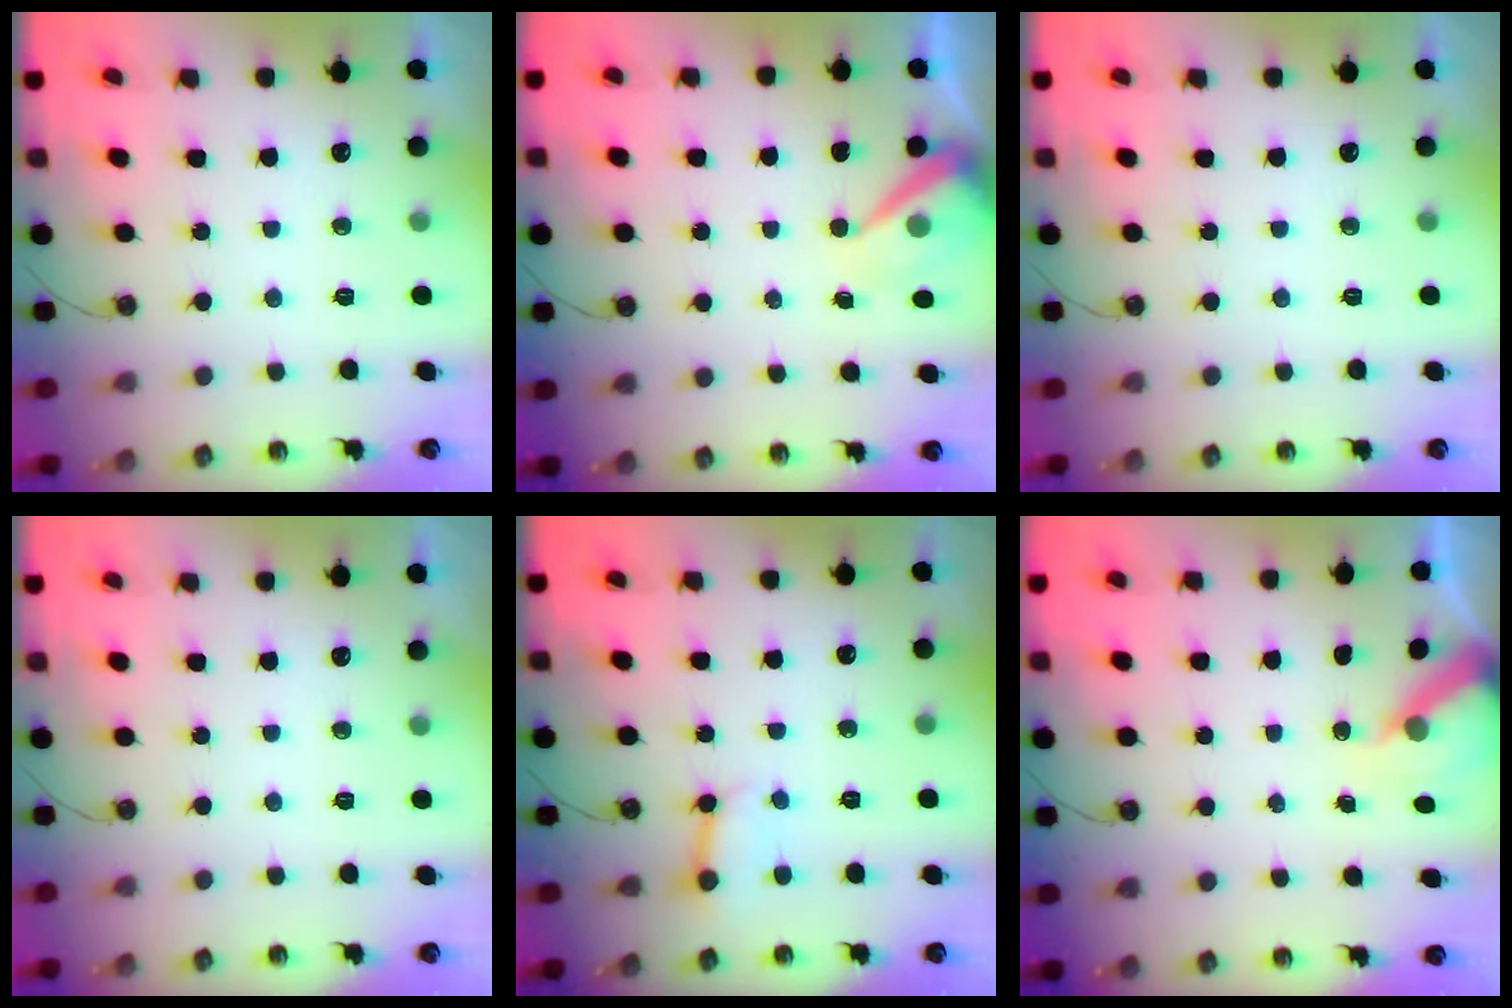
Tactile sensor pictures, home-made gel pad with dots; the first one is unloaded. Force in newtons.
{"total": 8.0, "press": 8.0, "slide": 0.8}
{"total": 0.0}
{"total": 0.0}
{"total": 3.4, "press": 3.4, "slide": 0.1}
{"total": 6.1, "press": 6.1, "slide": 0.6}